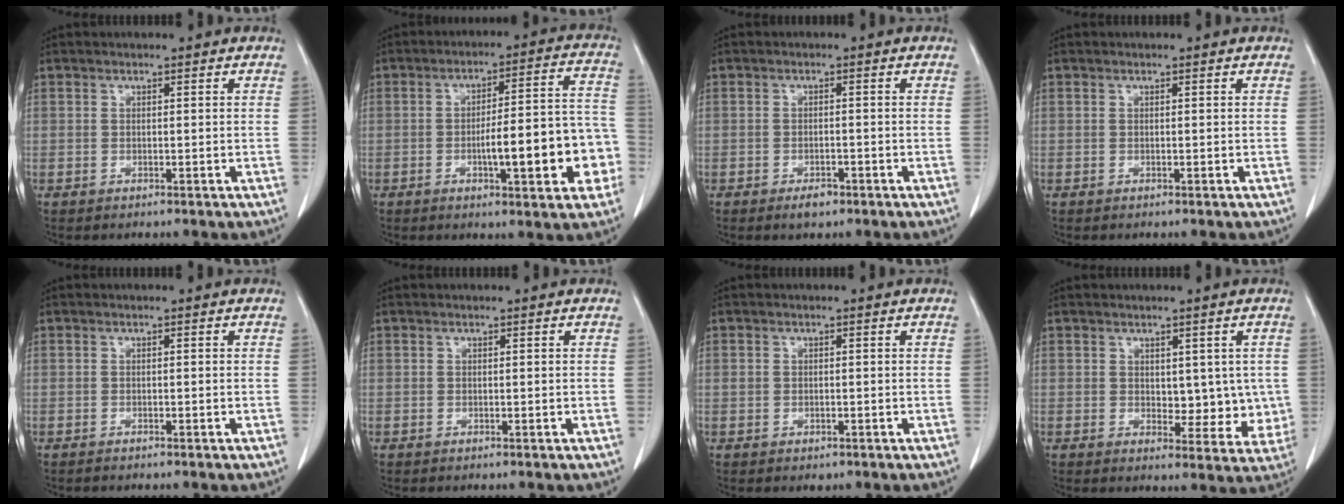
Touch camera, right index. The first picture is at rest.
{"total": 14.2, "force": [-3.8, 2.9, 13.4], "torque": [-0.177, 0.030, -0.049]}
{"total": 2.3, "force": [-1.5, 1.1, 1.4], "torque": [-0.021, 0.001, -0.019]}
{"total": 0.0}
{"total": 0.9, "force": [-0.7, 0.1, 0.4], "torque": [-0.008, -0.001, -0.010]}
{"total": 0.0}
{"total": 1.5, "force": [-0.3, 1.2, 0.8], "torque": [-0.019, 0.004, 0.003]}
{"total": 6.0, "force": [0.6, 3.7, 4.7], "torque": [-0.035, -0.003, 0.016]}